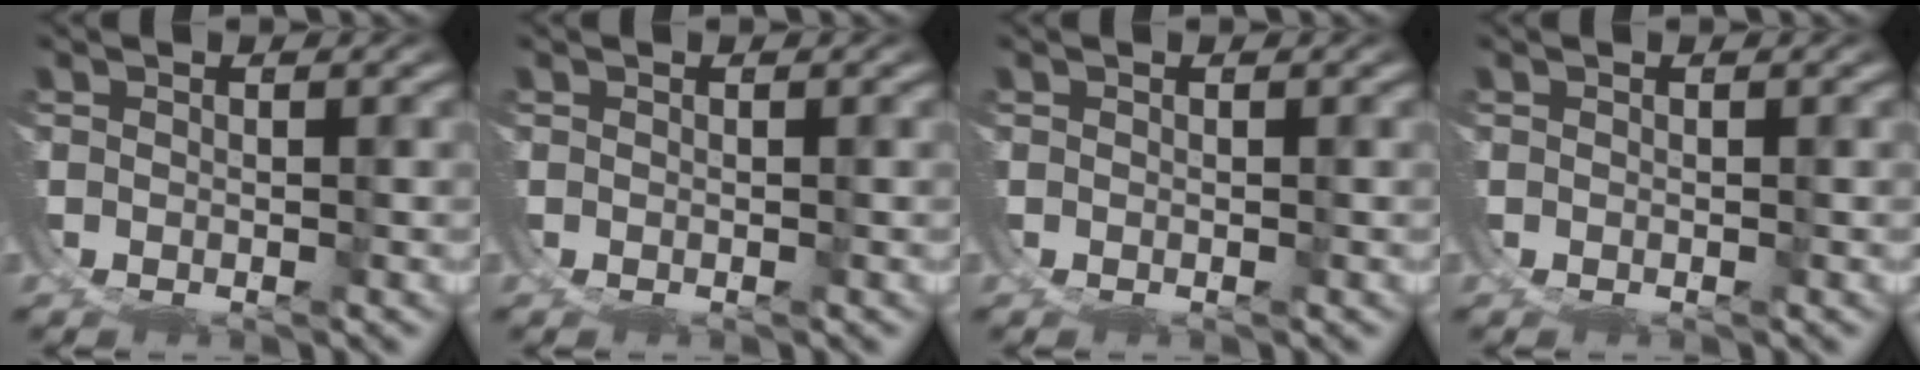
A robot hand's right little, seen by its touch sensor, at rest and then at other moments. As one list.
[{"total": 0.0}, {"total": 0.0}, {"total": 0.0}]